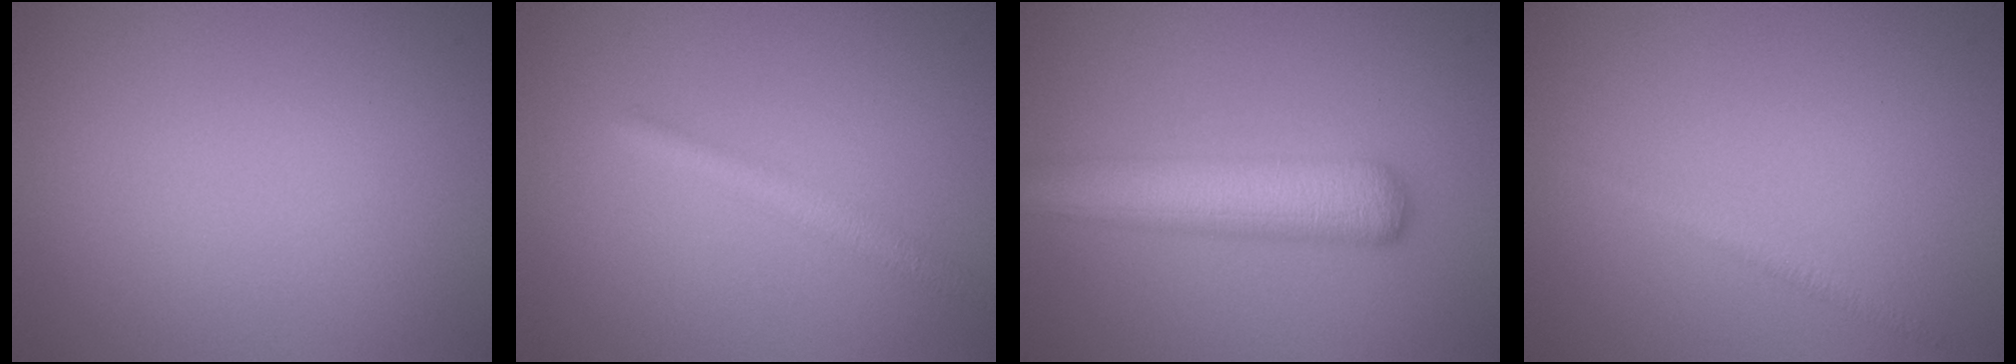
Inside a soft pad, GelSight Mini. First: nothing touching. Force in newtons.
{"total": 2.2, "press": 2.2, "slide": 0.0}
{"total": 6.2, "press": 6.2, "slide": 0.3}
{"total": 0.9, "press": 0.9, "slide": 0.1}